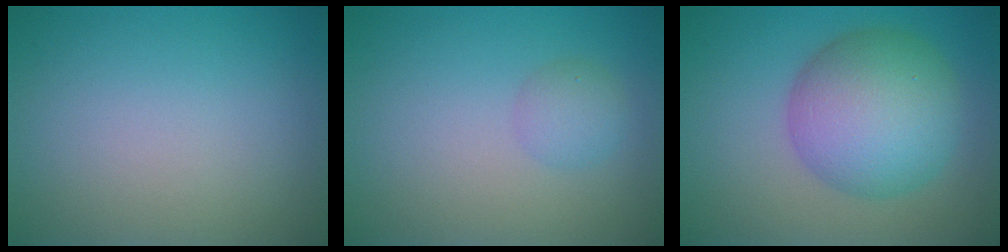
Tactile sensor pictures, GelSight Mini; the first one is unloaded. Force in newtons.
{"total": 1.7, "press": 1.7, "slide": 0.0}
{"total": 8.8, "press": 8.8, "slide": 0.1}